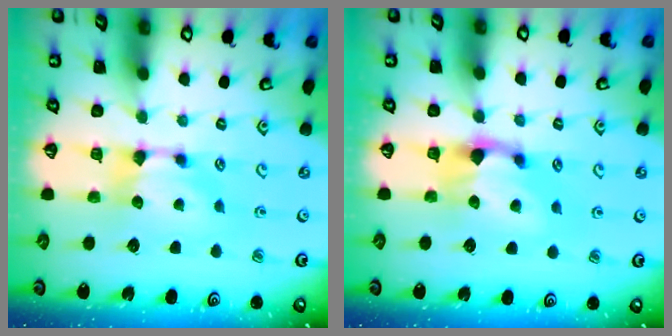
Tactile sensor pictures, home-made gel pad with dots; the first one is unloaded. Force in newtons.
{"total": 1.4, "press": 0.7, "slide": 1.1}